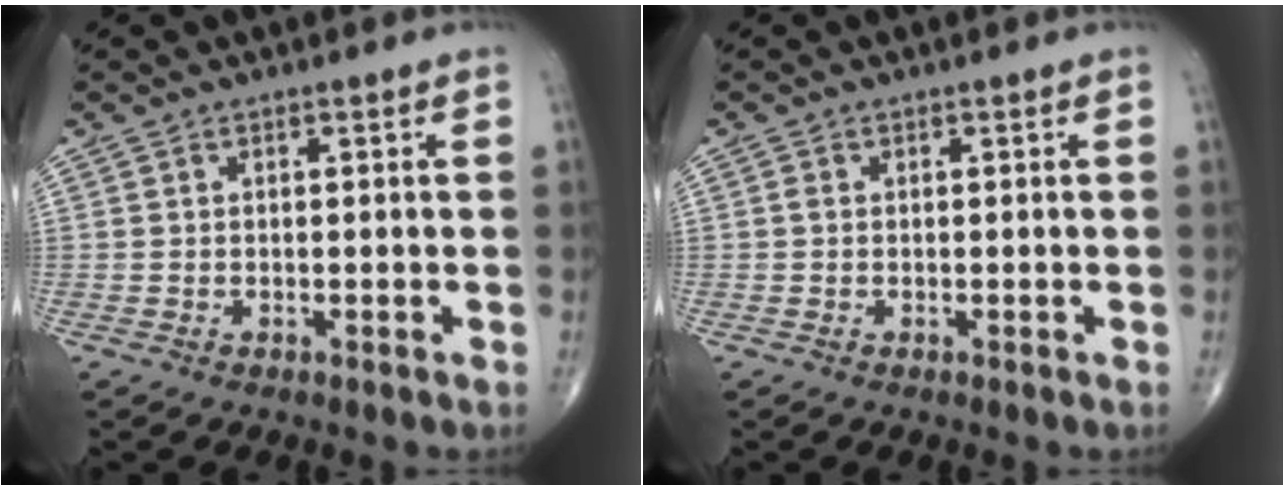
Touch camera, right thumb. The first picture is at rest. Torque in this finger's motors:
{"motor_torque": [0.14, 0.24, 0.16, 0.03, 0.00]}